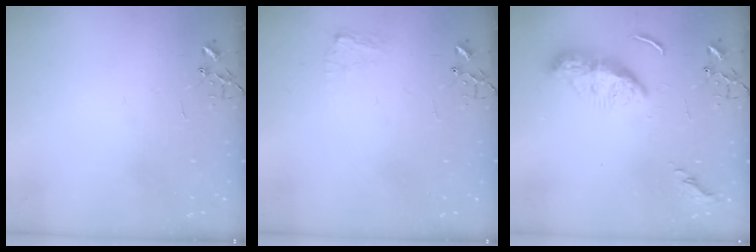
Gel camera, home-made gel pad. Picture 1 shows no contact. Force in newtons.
{"total": 6.6, "press": 6.6, "slide": 0.2}
{"total": 11.4, "press": 11.3, "slide": 0.9}